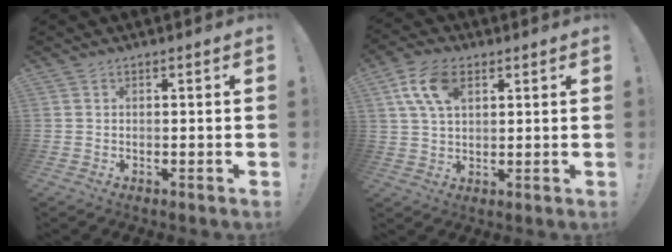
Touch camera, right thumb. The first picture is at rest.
{"total": 11.0, "force": [4.4, 6.4, 7.8], "torque": [-0.150, -0.002, 0.083]}